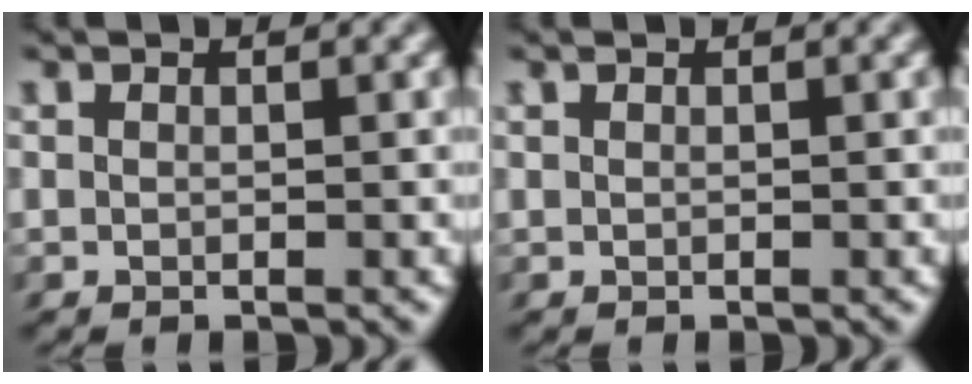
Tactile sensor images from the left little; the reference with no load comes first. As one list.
[{"total": 0.0}]